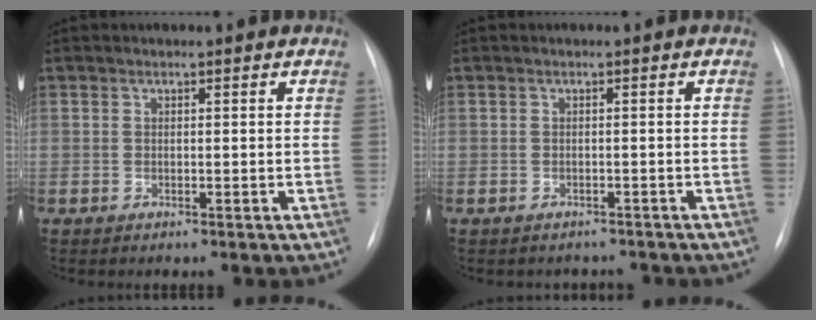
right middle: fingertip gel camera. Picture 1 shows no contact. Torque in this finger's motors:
{"motor_torque": [0.15, -0.24, -0.05, -0.01]}